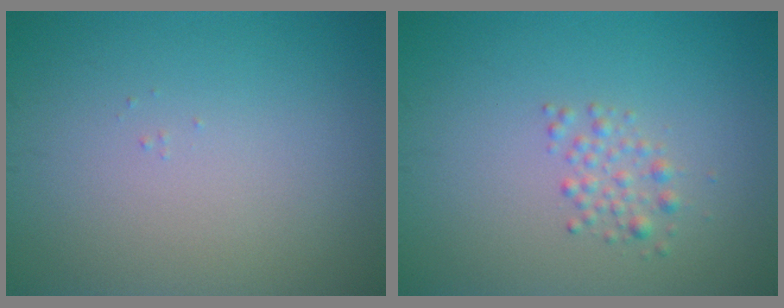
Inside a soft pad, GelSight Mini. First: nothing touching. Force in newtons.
{"total": 1.5, "press": 1.5, "slide": 0.0}